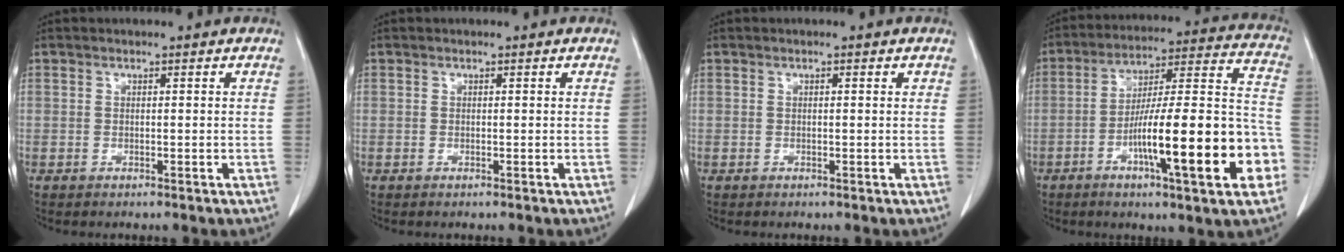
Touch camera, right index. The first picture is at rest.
{"total": 0.0}
{"total": 0.6, "force": [0.2, 0.2, 0.5], "torque": [-0.010, 0.002, 0.002]}
{"total": 21.9, "force": [-7.6, 2.5, 20.4], "torque": [-0.270, 0.012, -0.115]}